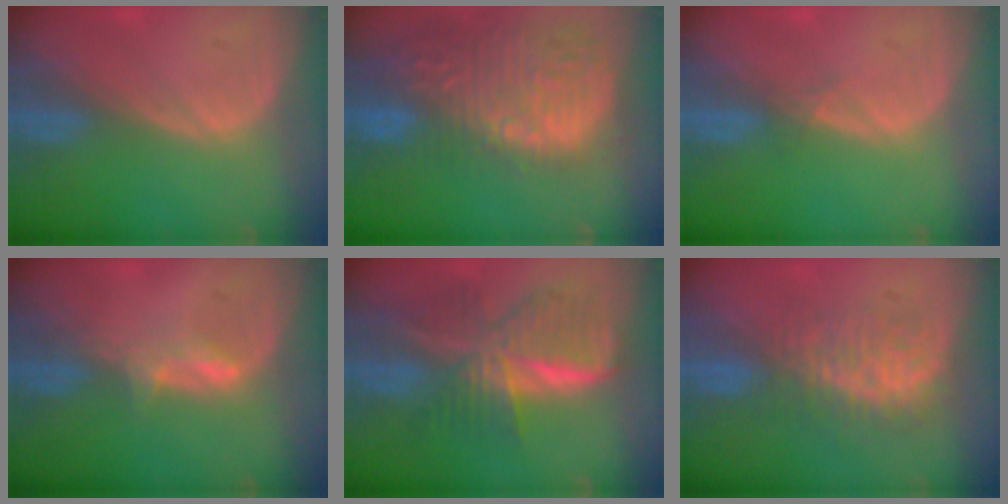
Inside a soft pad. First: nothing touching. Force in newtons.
{"total": 15.4, "press": 12.6, "slide": 8.9}
{"total": 0.7, "press": 0.7, "slide": 0.2}
{"total": 2.3, "press": 2.3, "slide": 0.4}
{"total": 9.4, "press": 9.4, "slide": 0.5}
{"total": 7.7, "press": 7.3, "slide": 2.7}